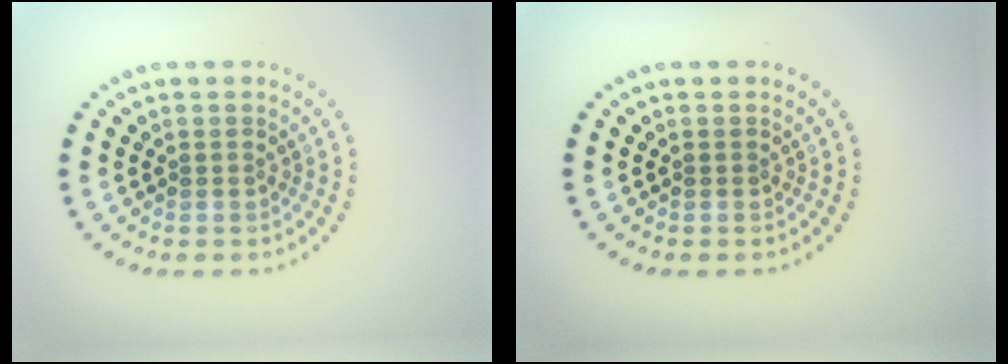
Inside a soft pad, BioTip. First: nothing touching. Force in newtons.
{"total": 0.0}